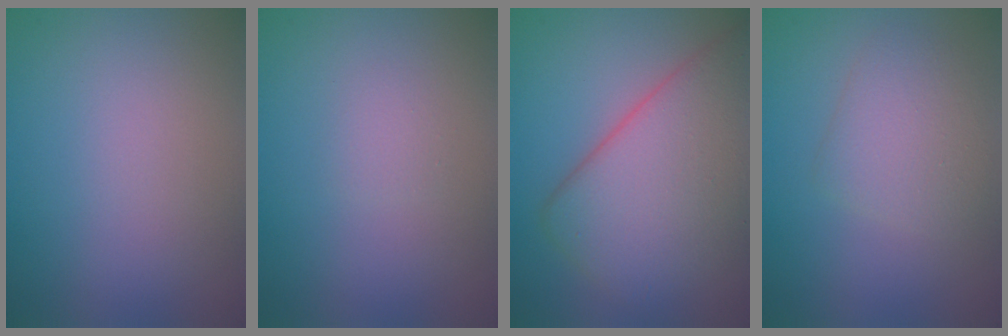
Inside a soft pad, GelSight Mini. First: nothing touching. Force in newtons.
{"total": 0.7, "press": 0.7, "slide": 0.0}
{"total": 9.5, "press": 9.5, "slide": 0.3}
{"total": 3.0, "press": 3.0, "slide": 0.0}